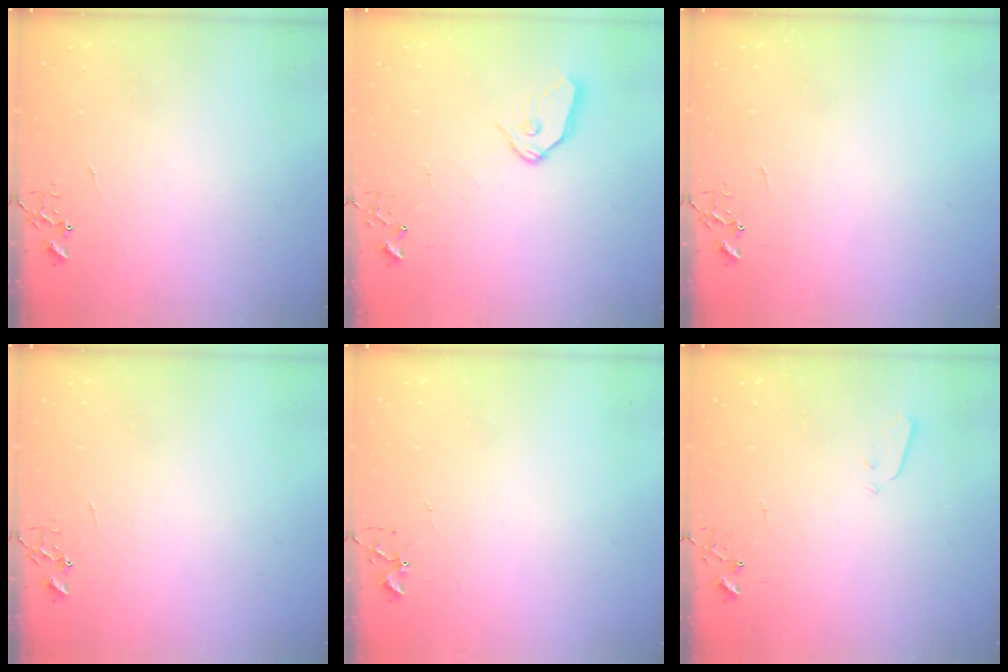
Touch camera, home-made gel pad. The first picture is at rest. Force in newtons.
{"total": 8.9, "press": 8.8, "slide": 0.6}
{"total": 0.0}
{"total": 0.0}
{"total": 4.2, "press": 4.2, "slide": 0.7}
{"total": 3.2, "press": 3.1, "slide": 0.7}